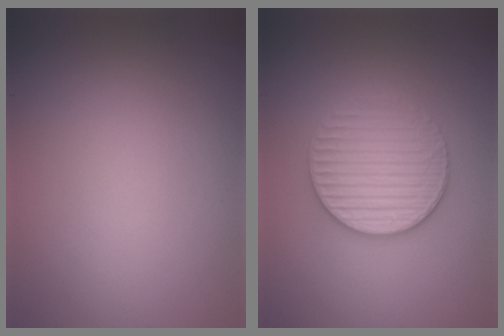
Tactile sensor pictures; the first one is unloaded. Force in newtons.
{"total": 3.9, "press": 3.4, "slide": 1.9}